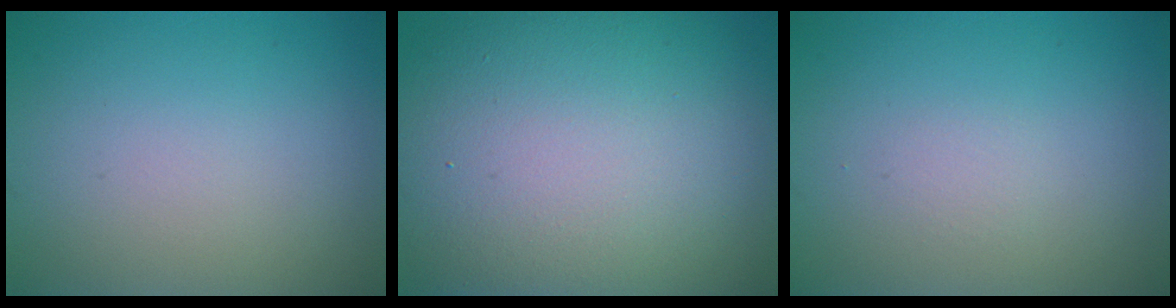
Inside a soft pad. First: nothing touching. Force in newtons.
{"total": 17.3, "press": 17.3, "slide": 1.1}
{"total": 0.0}